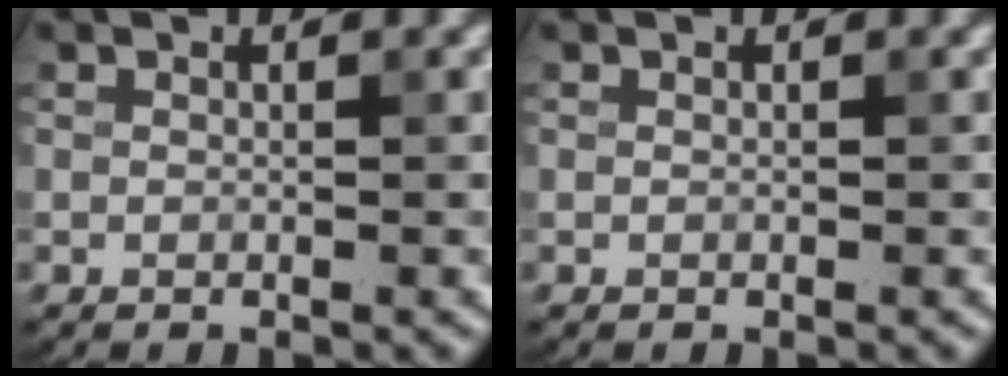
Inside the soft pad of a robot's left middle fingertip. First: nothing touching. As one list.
[{"total": 0.0}]